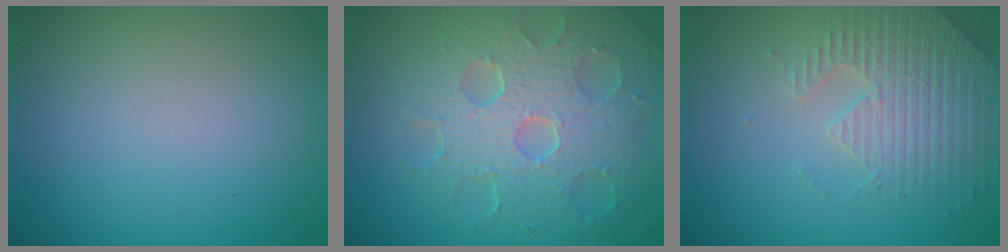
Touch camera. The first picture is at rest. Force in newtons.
{"total": 8.6, "press": 6.0, "slide": 6.1}
{"total": 4.4, "press": 4.3, "slide": 1.0}